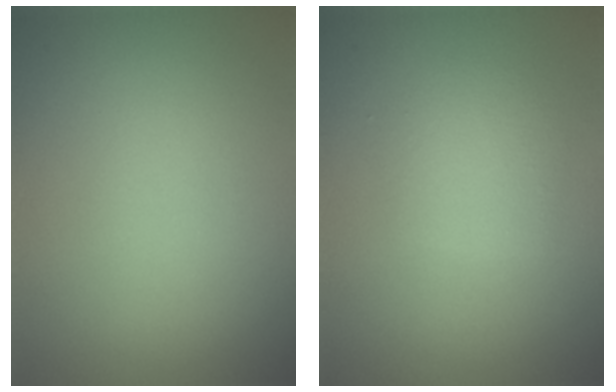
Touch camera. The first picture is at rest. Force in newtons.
{"total": 1.9, "press": 1.9, "slide": 0.1}